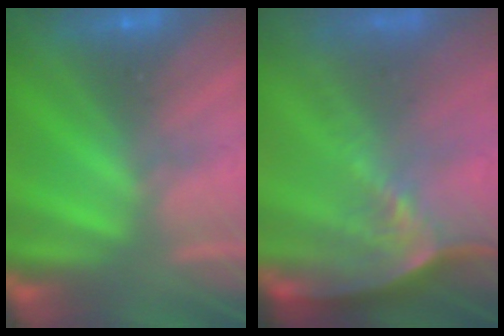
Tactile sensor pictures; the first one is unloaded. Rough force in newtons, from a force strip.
{"total": 7.3}